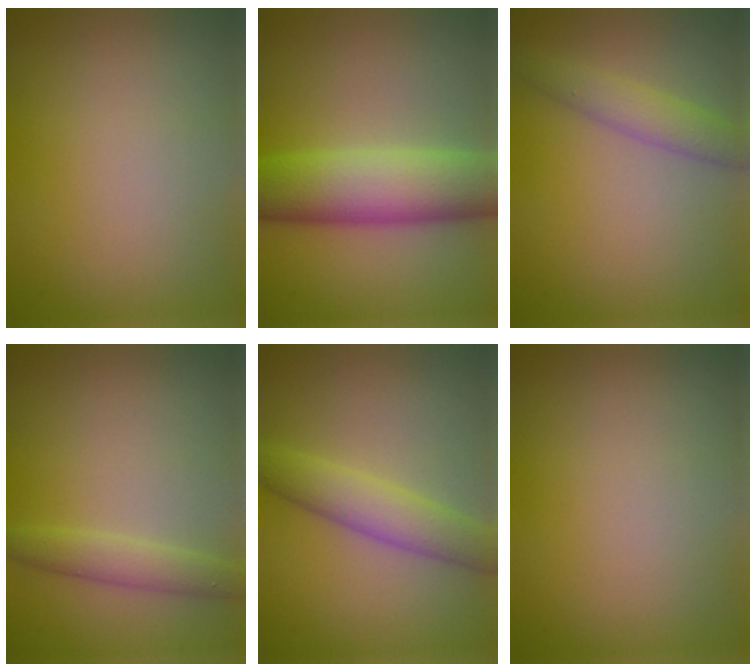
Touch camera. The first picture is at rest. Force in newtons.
{"total": 8.5, "press": 8.5, "slide": 0.2}
{"total": 2.8, "press": 2.8, "slide": 0.1}
{"total": 2.4, "press": 2.4, "slide": 0.1}
{"total": 3.8, "press": 3.8, "slide": 0.1}
{"total": 0.0}